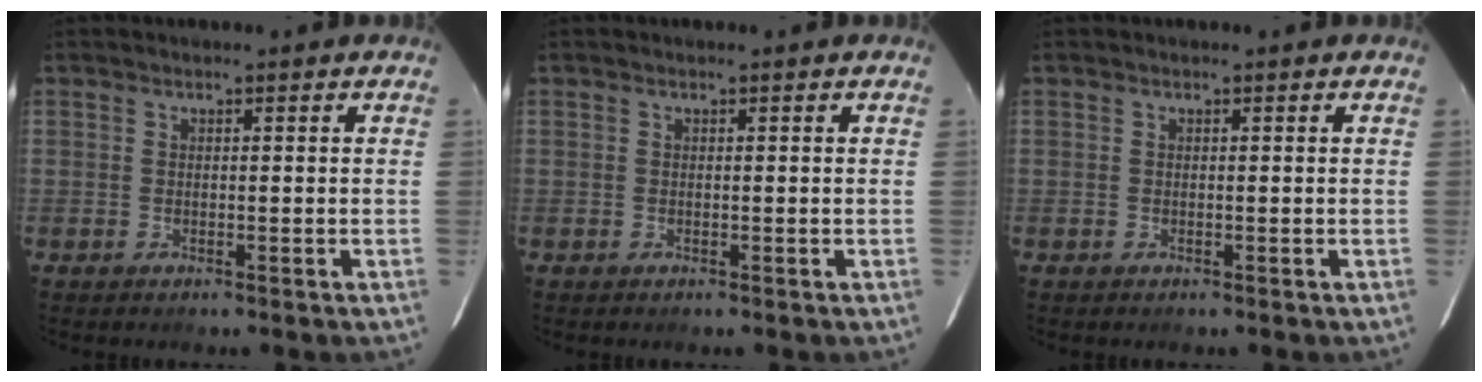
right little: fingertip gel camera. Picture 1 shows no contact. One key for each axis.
{"total": 0.0}
{"total": 0.0}